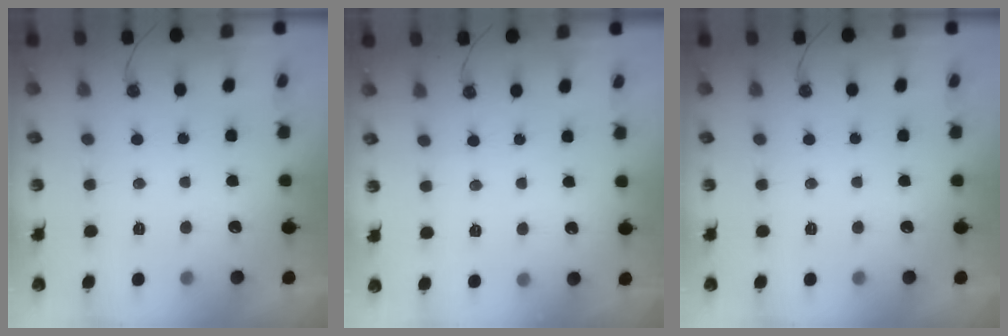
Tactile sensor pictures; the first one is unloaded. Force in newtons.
{"total": 3.6, "press": 3.6, "slide": 0.5}
{"total": 0.0}